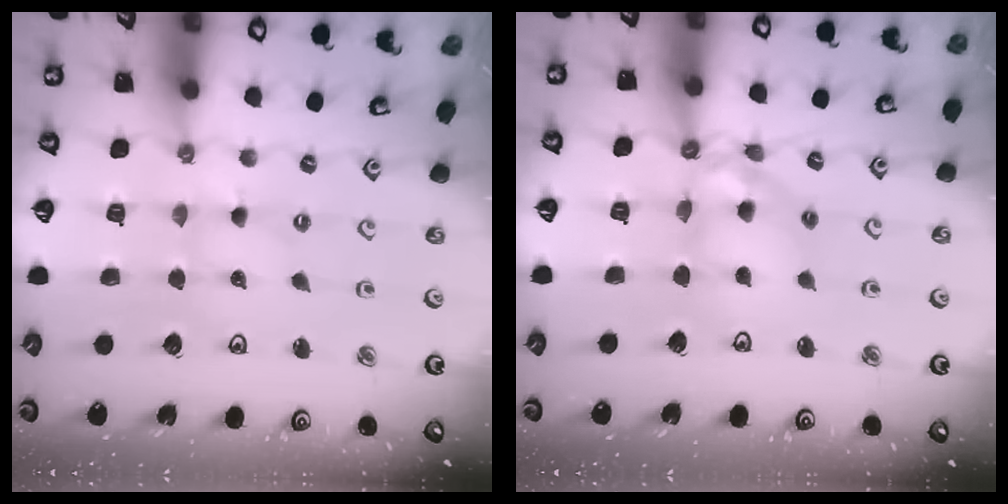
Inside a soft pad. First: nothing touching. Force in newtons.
{"total": 11.8, "press": 11.8, "slide": 0.9}